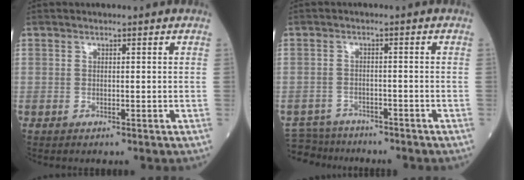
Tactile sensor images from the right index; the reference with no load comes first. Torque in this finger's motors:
{"motor_torque": [-0.22, -0.24, -0.24, -0.09]}